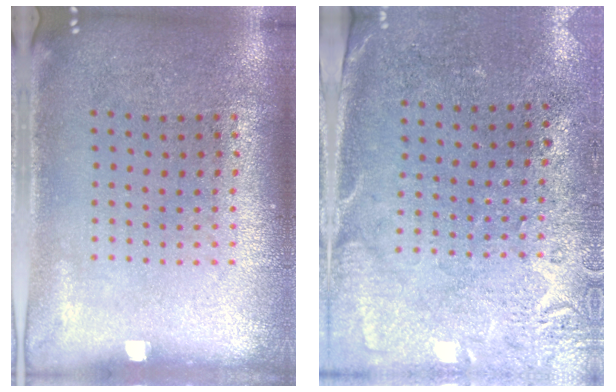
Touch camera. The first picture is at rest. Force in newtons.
{"total": 2.7, "press": 2.2, "slide": 1.6}